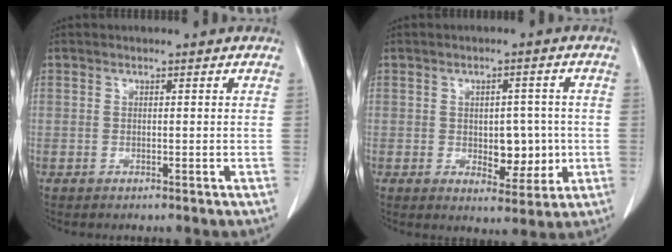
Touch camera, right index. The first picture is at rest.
{"total": 6.1, "force": [-0.5, 3.5, 5.0], "torque": [-0.056, 0.002, 0.002]}